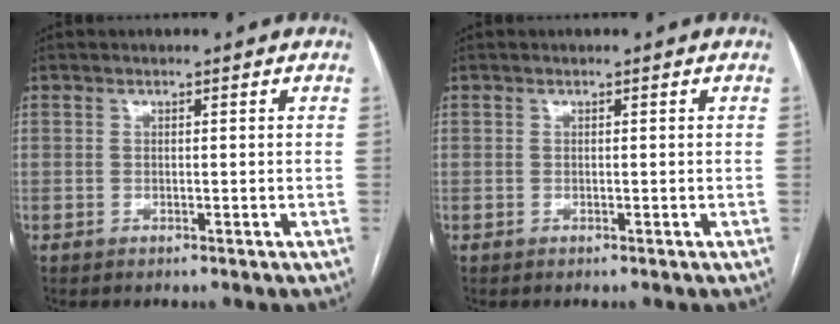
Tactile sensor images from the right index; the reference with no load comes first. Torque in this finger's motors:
{"motor_torque": [0.00, 0.00, 0.00, 0.01]}